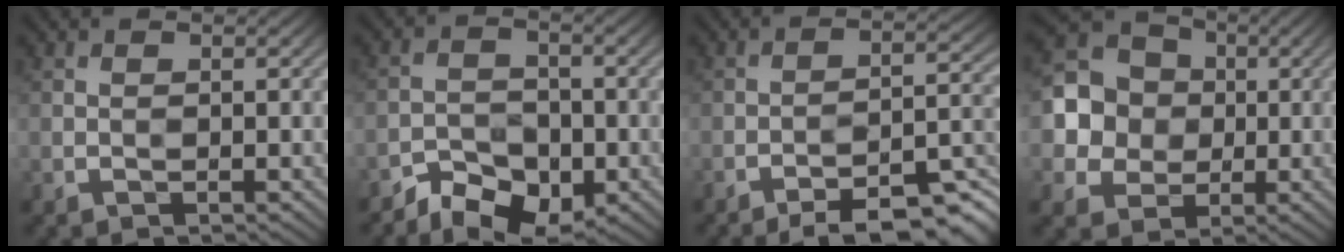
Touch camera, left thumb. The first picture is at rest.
{"total": 6.3, "force": [-4.7, 3.3, 2.5], "torque": [-0.037, -0.008, -0.086]}
{"total": 10.8, "force": [-8.3, 2.3, 6.5], "torque": [-0.096, 0.008, -0.116]}
{"total": 9.4, "force": [0.4, 8.8, 3.1], "torque": [-0.093, 0.014, -0.011]}